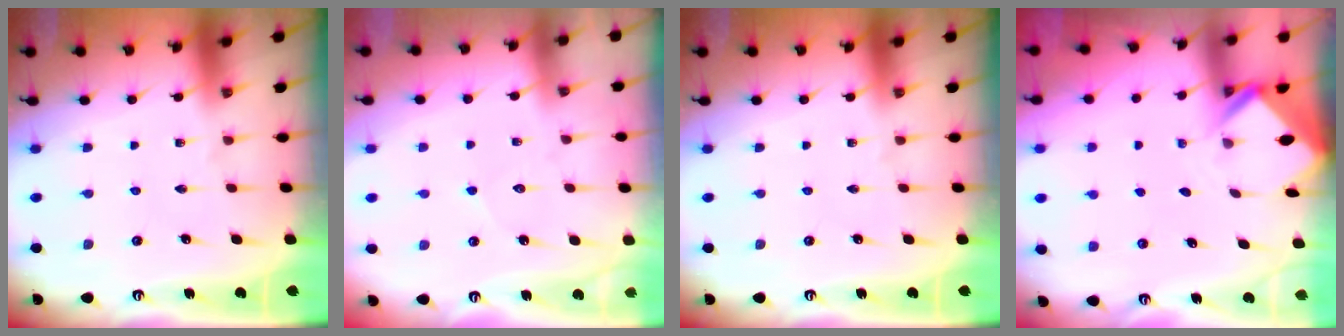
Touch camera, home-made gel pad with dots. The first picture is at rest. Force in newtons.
{"total": 3.8, "press": 3.8, "slide": 0.3}
{"total": 0.0}
{"total": 2.5, "press": 2.5, "slide": 0.2}